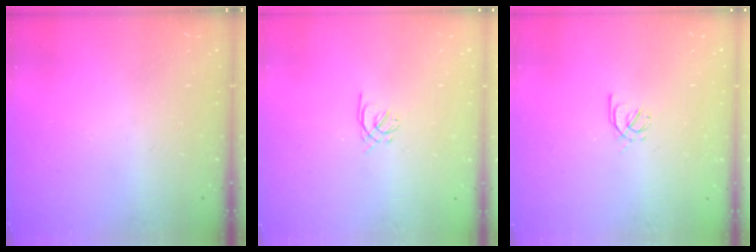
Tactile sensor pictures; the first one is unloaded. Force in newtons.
{"total": 1.2, "press": 1.0, "slide": 0.5}
{"total": 2.4, "press": 2.3, "slide": 0.6}